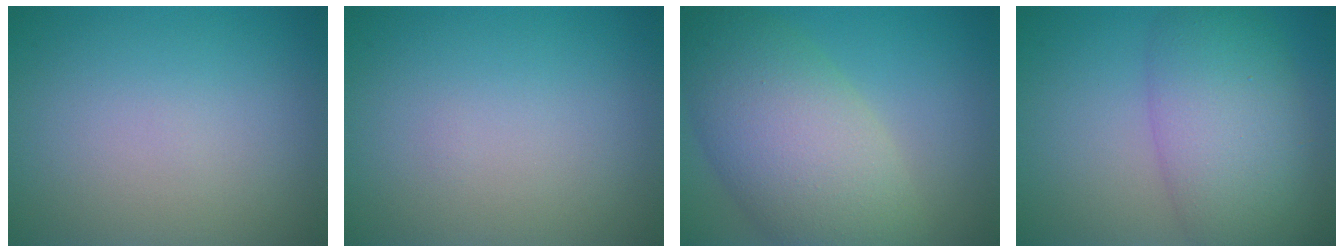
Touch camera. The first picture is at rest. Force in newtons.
{"total": 0.0}
{"total": 9.5, "press": 9.5, "slide": 0.6}
{"total": 7.8, "press": 7.8, "slide": 0.2}